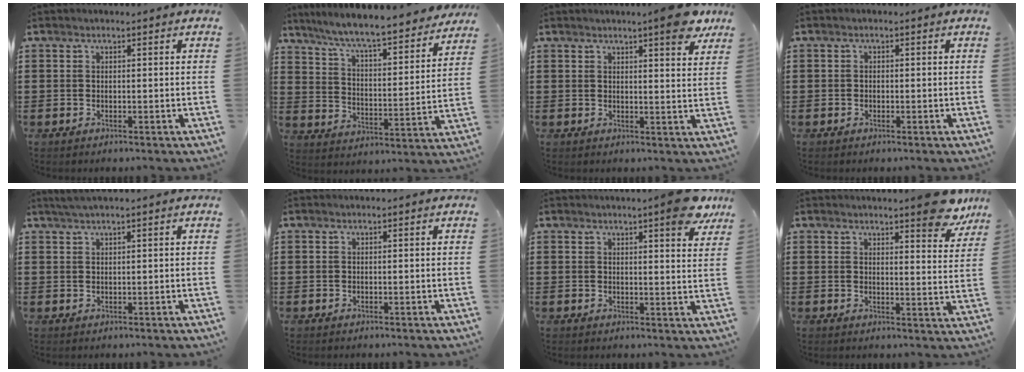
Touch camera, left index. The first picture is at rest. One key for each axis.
{"total": 7.1, "fx": 6.5, "fy": -0.4, "fz": 2.8, "tx": -0.083, "ty": -0.051, "tz": 0.106}
{"total": 6.9, "fx": 5.4, "fy": 0.6, "fz": 4.2, "tx": -0.058, "ty": -0.023, "tz": 0.089}
{"total": 0.7, "fx": -0.4, "fy": 0.5, "fz": 0.2, "tx": -0.008, "ty": -0.001, "tz": -0.009}
{"total": 1.3, "fx": 0.8, "fy": -0.1, "fz": 0.9, "tx": -0.017, "ty": 0.000, "tz": 0.016}
{"total": 0.0}
{"total": 7.0, "fx": 5.4, "fy": 0.5, "fz": 4.4, "tx": -0.061, "ty": -0.025, "tz": 0.089}
{"total": 6.6, "fx": 5.7, "fy": 0.6, "fz": 3.3, "tx": -0.041, "ty": -0.031, "tz": 0.095}